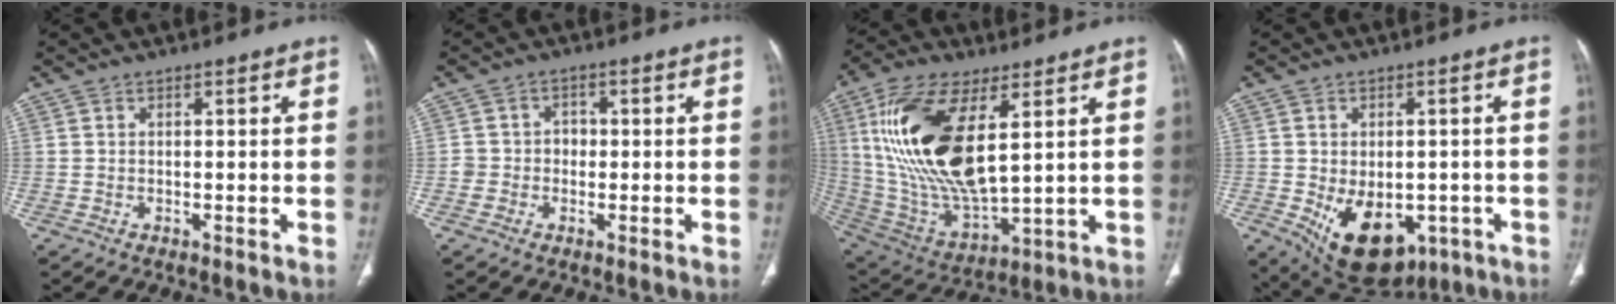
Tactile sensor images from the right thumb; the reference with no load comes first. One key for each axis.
{"total": 3.4, "fx": -0.6, "fy": 3.2, "fz": 1.1, "tx": 0.005, "ty": 0.015, "tz": -0.013}
{"total": 23.0, "fx": 6.3, "fy": 10.0, "fz": 19.8, "tx": -0.401, "ty": -0.029, "tz": 0.126}
{"total": 14.4, "fx": -4.8, "fy": 9.3, "fz": 10.0, "tx": -0.129, "ty": -0.001, "tz": -0.046}